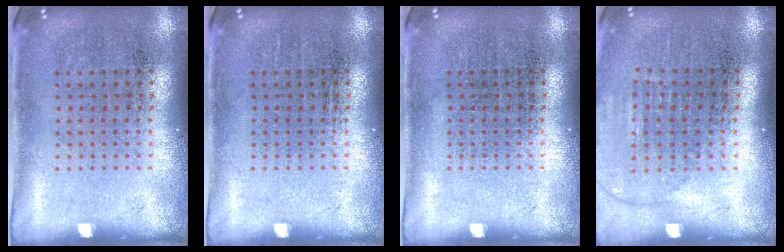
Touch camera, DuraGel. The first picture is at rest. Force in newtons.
{"total": 0.0}
{"total": 0.0}
{"total": 1.3, "press": 1.2, "slide": 0.5}